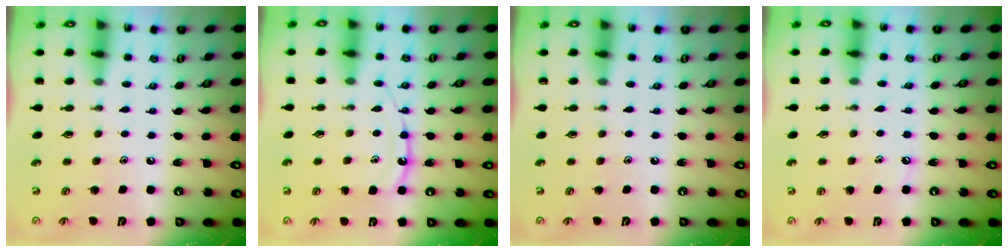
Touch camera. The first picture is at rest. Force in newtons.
{"total": 10.7, "press": 10.7, "slide": 0.4}
{"total": 0.0}
{"total": 3.2, "press": 3.2, "slide": 0.4}